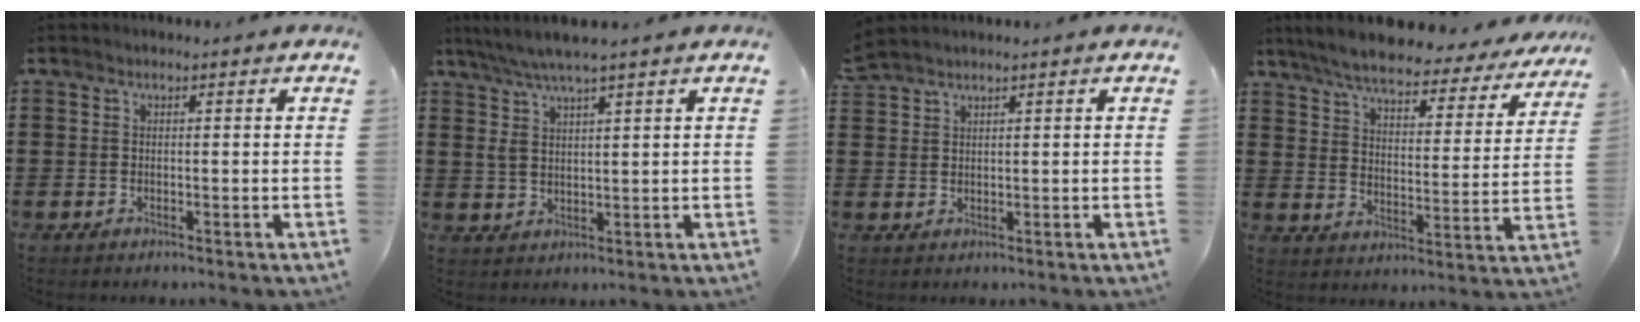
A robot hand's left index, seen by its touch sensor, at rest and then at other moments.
{"total": 4.9, "force": [3.2, 0.6, 3.6], "torque": [-0.076, -0.004, 0.057]}
{"total": 1.8, "force": [1.8, 0.2, 0.5], "torque": [-0.013, 0.001, 0.035]}
{"total": 6.6, "force": [6.0, 0.7, 2.6], "torque": [-0.079, -0.036, 0.101]}